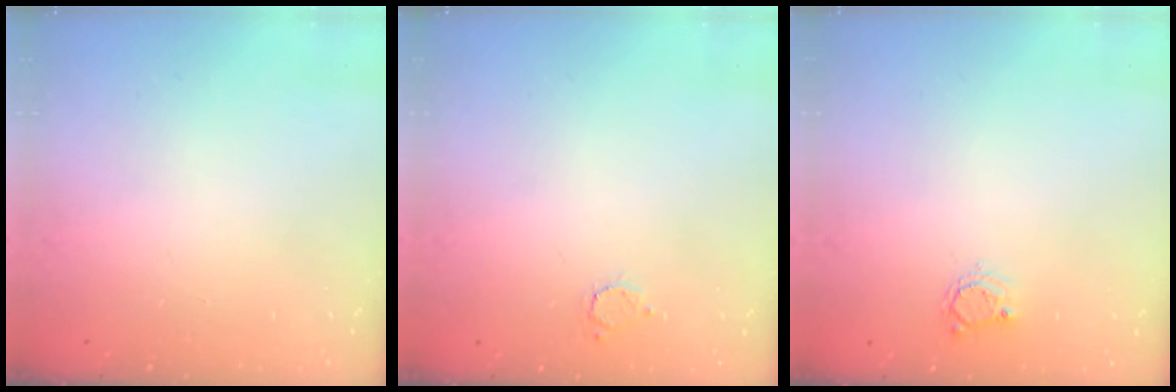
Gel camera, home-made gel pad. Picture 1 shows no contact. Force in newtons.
{"total": 2.5, "press": 2.5, "slide": 0.3}
{"total": 2.9, "press": 2.9, "slide": 0.3}